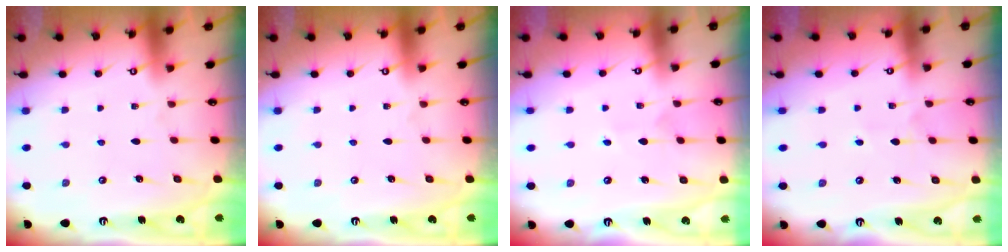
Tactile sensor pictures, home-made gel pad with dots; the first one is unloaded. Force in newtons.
{"total": 0.0}
{"total": 2.8, "press": 2.7, "slide": 0.3}
{"total": 2.8, "press": 2.8, "slide": 0.3}